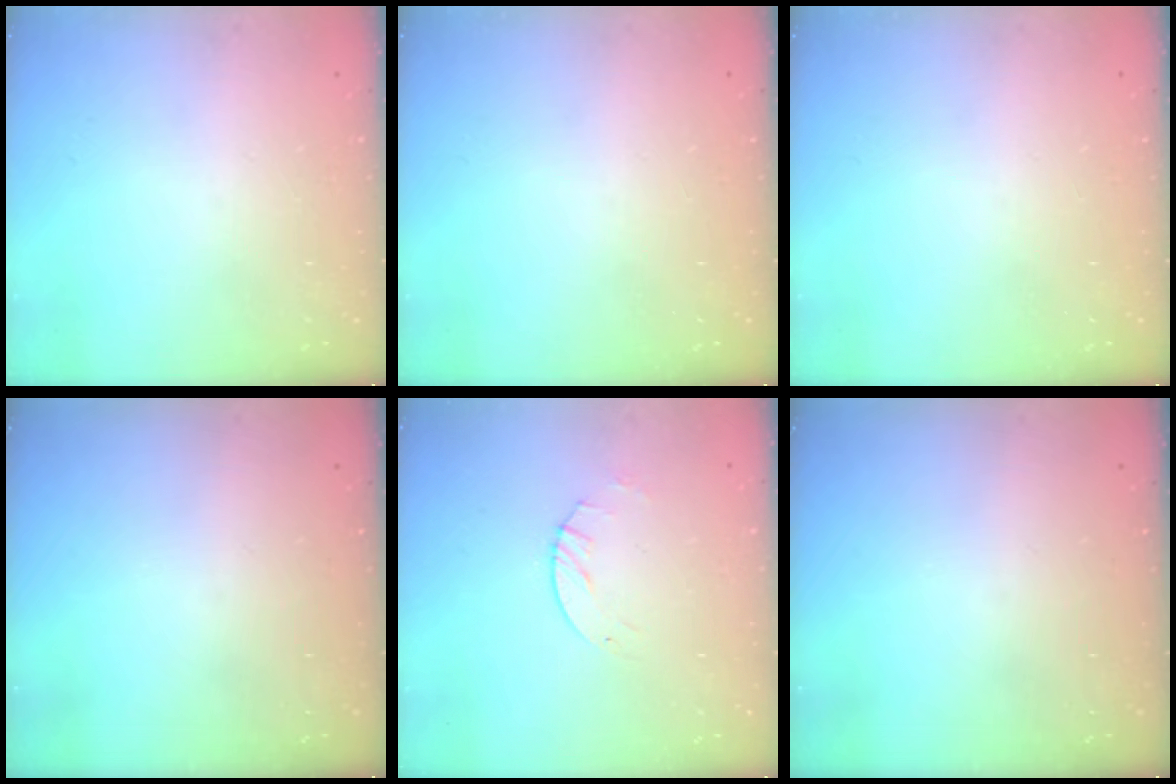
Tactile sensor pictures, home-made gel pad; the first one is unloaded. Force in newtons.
{"total": 0.0}
{"total": 0.0}
{"total": 0.0}
{"total": 2.6, "press": 2.6, "slide": 0.3}
{"total": 0.0}